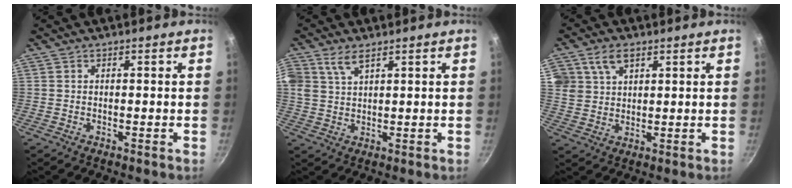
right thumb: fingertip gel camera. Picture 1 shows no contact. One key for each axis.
{"total": 5.1, "fx": 3.0, "fy": 2.5, "fz": 3.3, "tx": -0.062, "ty": -0.003, "tz": 0.063}
{"total": 6.3, "fx": 3.3, "fy": 4.1, "fz": 3.4, "tx": -0.050, "ty": -0.006, "tz": 0.066}